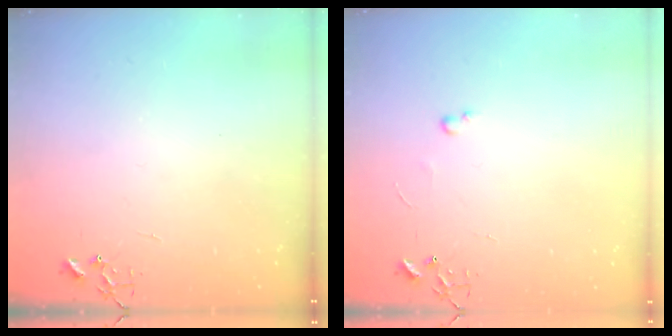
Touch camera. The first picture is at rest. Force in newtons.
{"total": 2.6, "press": 2.6, "slide": 0.4}